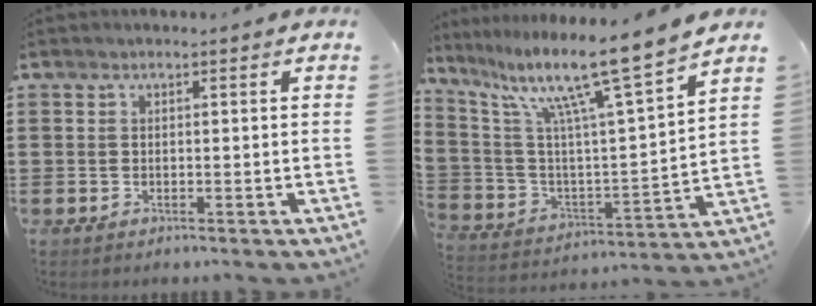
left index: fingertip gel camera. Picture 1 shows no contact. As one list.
[{"total": 12.2, "force": [9.1, 0.2, 8.1], "torque": [-0.181, -0.061, 0.139]}]